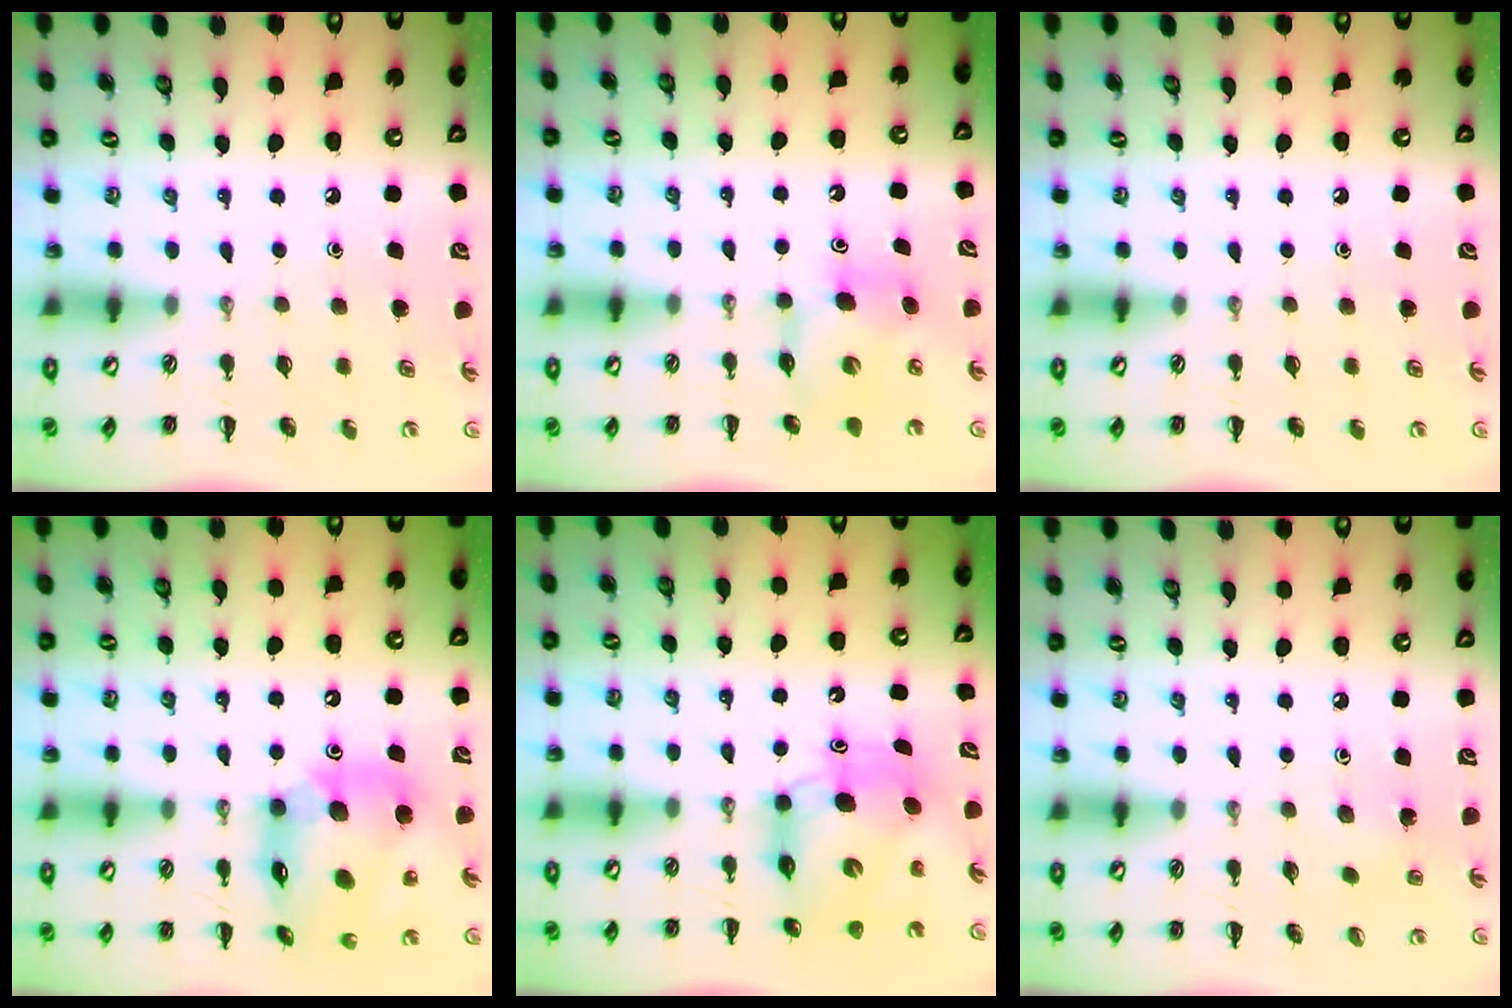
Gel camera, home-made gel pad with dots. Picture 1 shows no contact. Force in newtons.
{"total": 7.5, "press": 7.5, "slide": 0.5}
{"total": 0.0}
{"total": 18.2, "press": 17.6, "slide": 4.8}
{"total": 9.1, "press": 8.8, "slide": 2.2}
{"total": 4.7, "press": 4.5, "slide": 1.3}